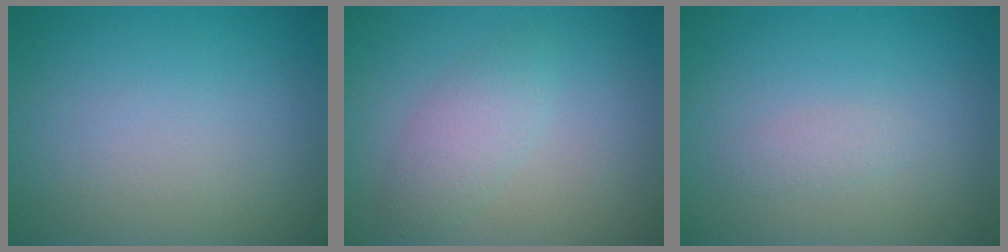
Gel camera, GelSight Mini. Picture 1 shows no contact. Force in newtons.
{"total": 2.4, "press": 2.4, "slide": 0.0}
{"total": 0.9, "press": 0.9, "slide": 0.0}